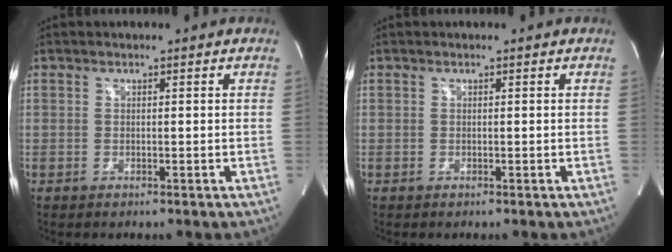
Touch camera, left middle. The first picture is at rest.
{"total": 0.0}